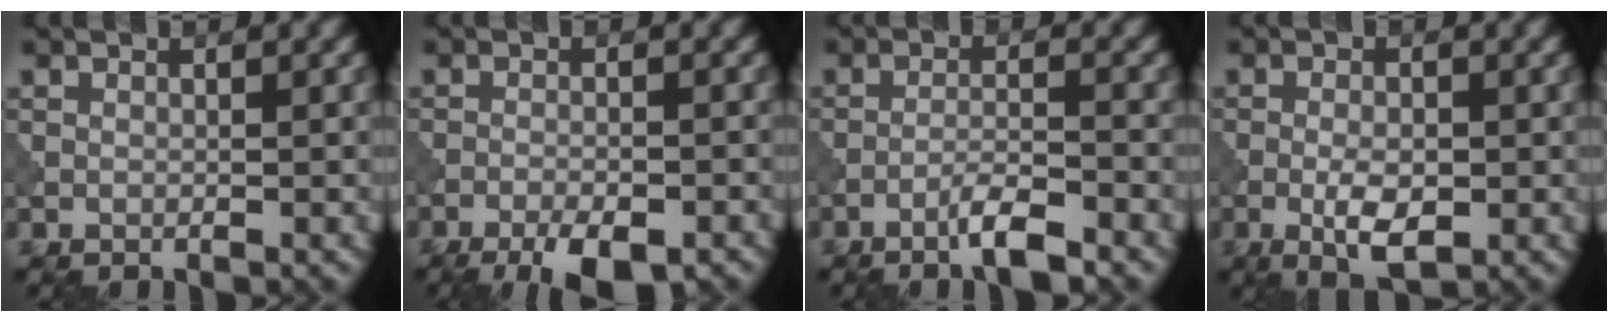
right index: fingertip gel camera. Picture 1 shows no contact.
{"total": 5.7, "force": [-4.1, 1.8, 3.5], "torque": [-0.058, -0.010, -0.060]}
{"total": 3.2, "force": [-2.2, 0.2, 2.3], "torque": [-0.042, 0.009, -0.047]}
{"total": 3.5, "force": [-1.0, 1.5, 3.0], "torque": [-0.056, -0.002, -0.019]}